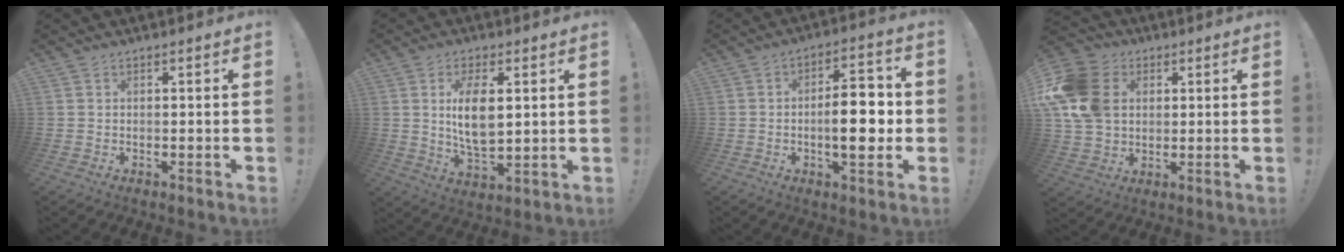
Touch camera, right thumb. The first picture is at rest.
{"total": 10.5, "force": [2.3, 5.1, 8.9], "torque": [-0.172, -0.015, 0.033]}
{"total": 12.4, "force": [-1.5, 4.9, 11.3], "torque": [-0.162, 0.008, -0.031]}
{"total": 16.9, "force": [3.2, 13.8, 9.1], "torque": [-0.168, -0.003, 0.067]}